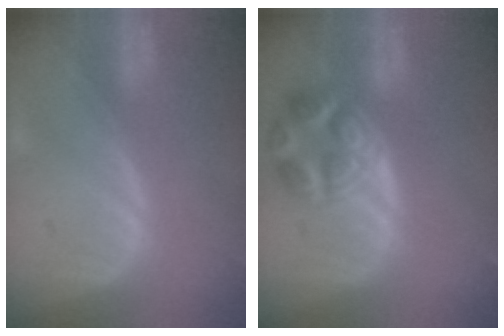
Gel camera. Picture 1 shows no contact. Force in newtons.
{"total": 7.7, "press": 6.8, "slide": 3.5}